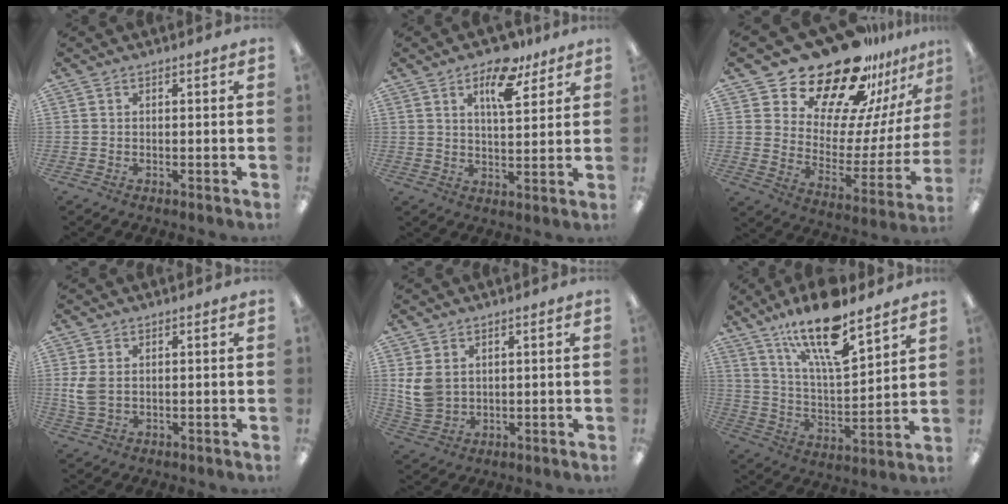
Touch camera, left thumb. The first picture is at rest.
{"total": 10.7, "force": [6.7, 4.6, 7.0], "torque": [-0.090, -0.036, 0.108]}
{"total": 25.2, "force": [20.8, 10.3, 9.9], "torque": [-0.157, -0.154, 0.369]}
{"total": 4.5, "force": [1.0, 3.0, 3.2], "torque": [-0.077, 0.000, 0.017]}
{"total": 6.5, "force": [2.3, 5.0, 3.5], "torque": [-0.077, -0.001, 0.047]}
{"total": 18.9, "force": [13.6, 5.4, 12.0], "torque": [-0.203, -0.081, 0.226]}